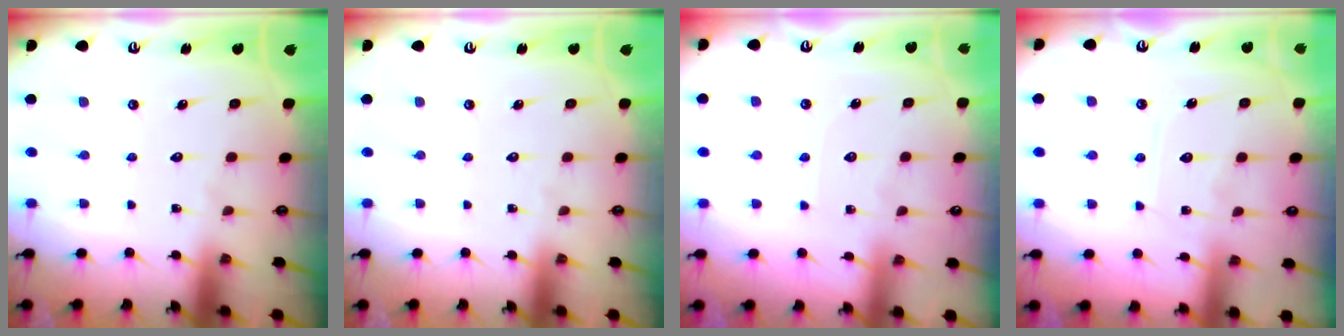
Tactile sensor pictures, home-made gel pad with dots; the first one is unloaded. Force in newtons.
{"total": 0.0}
{"total": 2.1, "press": 2.1, "slide": 0.4}
{"total": 6.2, "press": 6.2, "slide": 0.7}